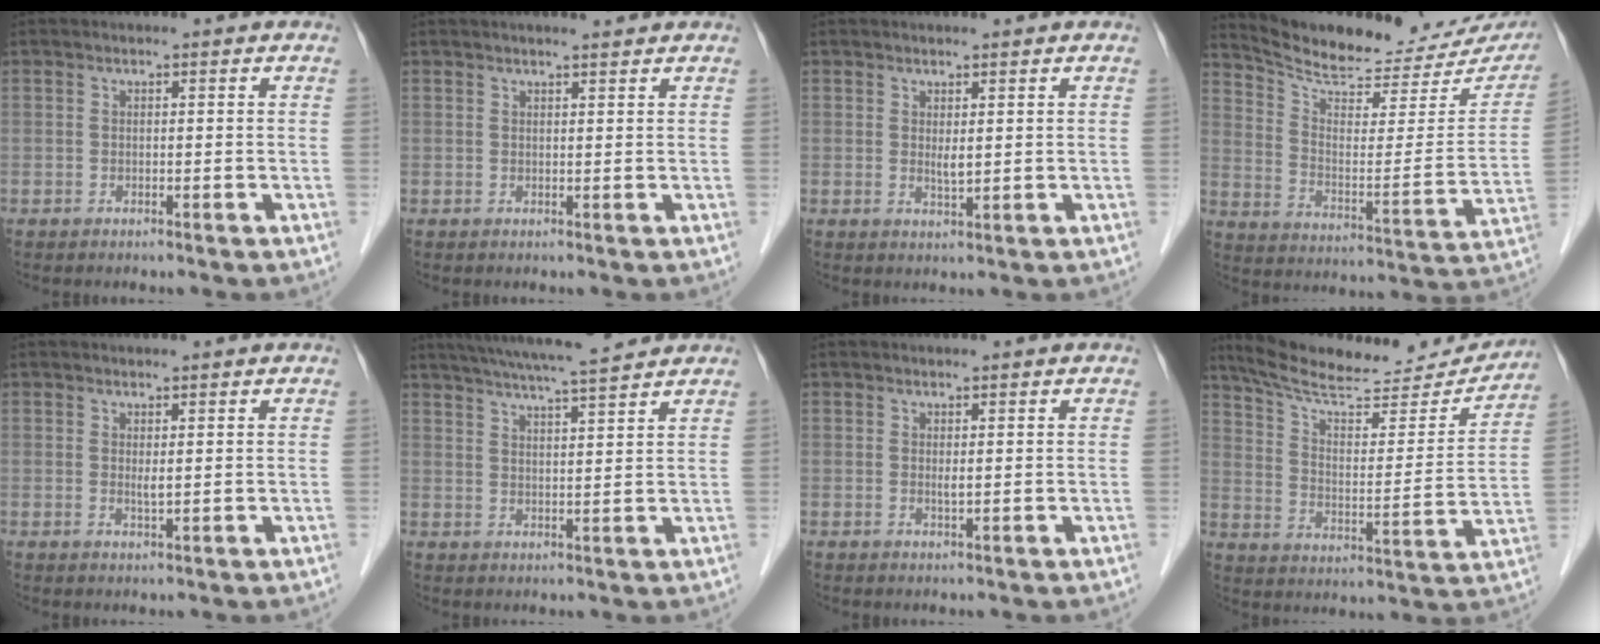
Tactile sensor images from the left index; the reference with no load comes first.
{"total": 3.1, "force": [2.7, 0.2, 1.3], "torque": [-0.019, 0.013, 0.038]}
{"total": 1.6, "force": [0.6, 0.3, 1.5], "torque": [-0.031, -0.004, 0.014]}
{"total": 22.4, "force": [20.3, 6.1, 7.4], "torque": [-0.112, -0.038, 0.272]}
{"total": 1.3, "force": [0.5, 0.1, 1.2], "torque": [-0.026, -0.003, 0.011]}
{"total": 11.3, "force": [10.1, 0.3, 5.1], "torque": [-0.090, 0.021, 0.148]}
{"total": 0.9, "force": [0.4, 0.1, 0.8], "torque": [-0.020, -0.001, 0.007]}
{"total": 21.0, "force": [19.7, 3.4, 6.4], "torque": [-0.102, -0.023, 0.282]}